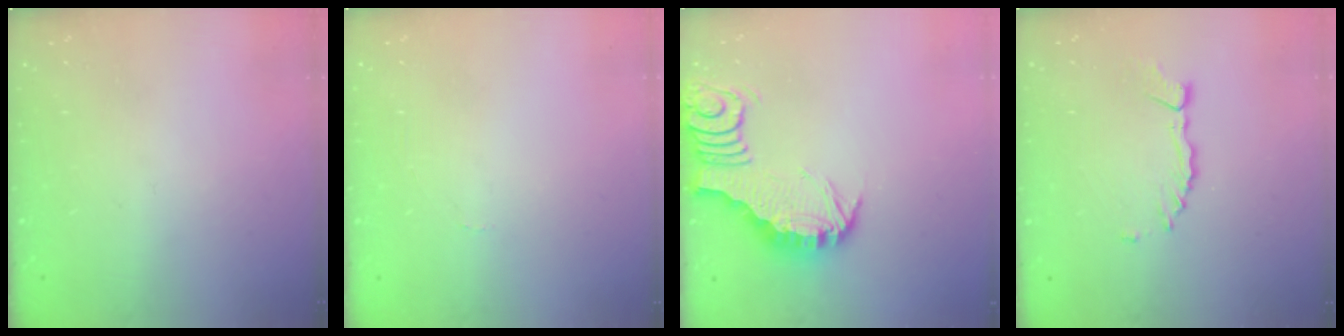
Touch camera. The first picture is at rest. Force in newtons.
{"total": 0.0}
{"total": 3.5, "press": 3.5, "slide": 0.3}
{"total": 2.9, "press": 2.9, "slide": 0.3}